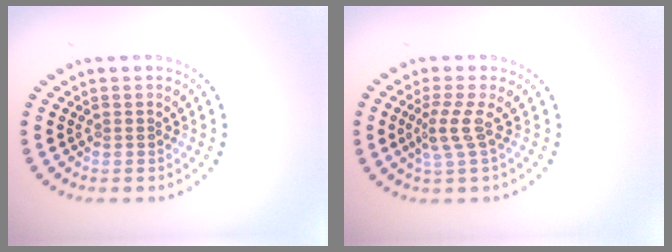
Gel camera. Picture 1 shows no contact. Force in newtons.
{"total": 2.3, "press": 1.5, "slide": 1.7}